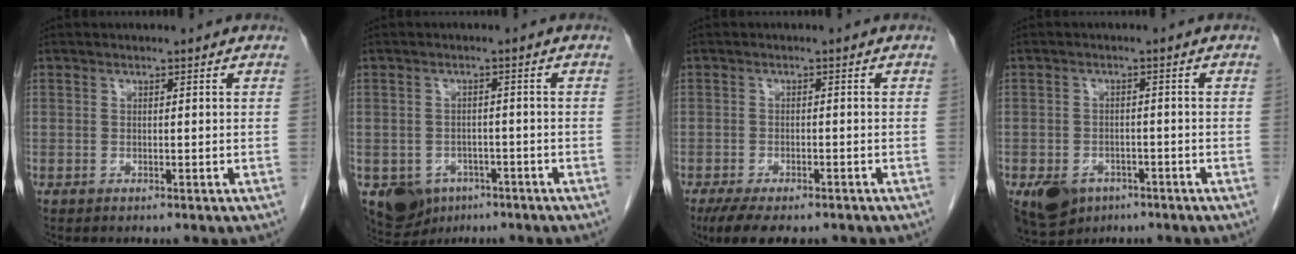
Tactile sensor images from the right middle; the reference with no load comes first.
{"total": 8.8, "force": [-4.8, 6.9, 2.8], "torque": [-0.062, 0.002, -0.062]}
{"total": 7.8, "force": [-5.9, 2.8, 4.3], "torque": [-0.062, -0.010, -0.087]}
{"total": 6.8, "force": [-4.1, 4.6, 2.9], "torque": [-0.050, -0.001, -0.058]}